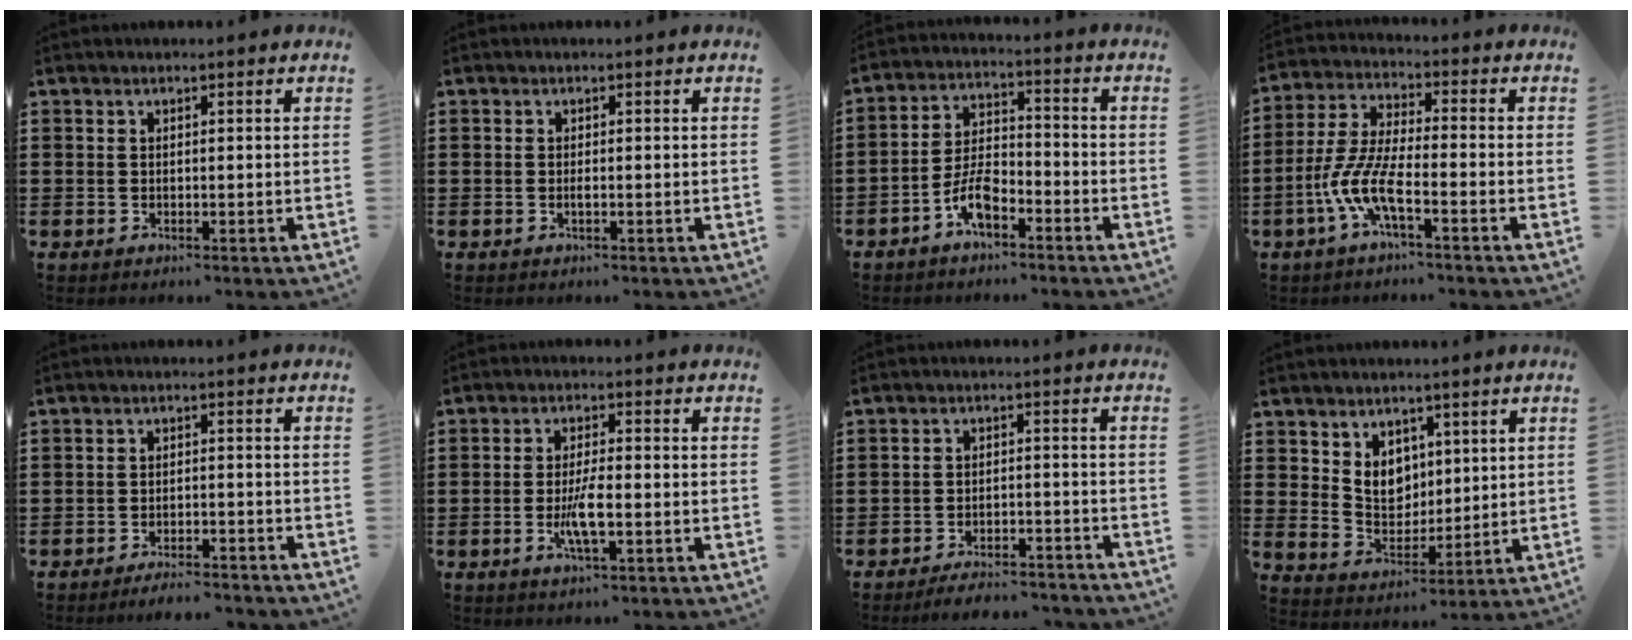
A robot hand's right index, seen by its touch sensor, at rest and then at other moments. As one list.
[{"total": 0.6, "force": [-0.2, 0.1, 0.6], "torque": [-0.018, -0.006, -0.004]}, {"total": 6.3, "force": [-3.8, 2.7, 4.2], "torque": [-0.097, 0.007, -0.077]}, {"total": 8.1, "force": [-4.1, 1.7, 6.8], "torque": [-0.177, -0.020, -0.085]}, {"total": 3.0, "force": [-2.9, 0.0, 0.5], "torque": [-0.012, 0.000, -0.060]}, {"total": 4.9, "force": [-1.4, 1.1, 4.5], "torque": [-0.097, -0.005, -0.030]}, {"total": 4.0, "force": [-3.9, 0.3, 0.7], "torque": [-0.013, 0.004, -0.079]}, {"total": 5.9, "force": [2.6, 4.8, 2.4], "torque": [-0.050, 0.003, 0.047]}]